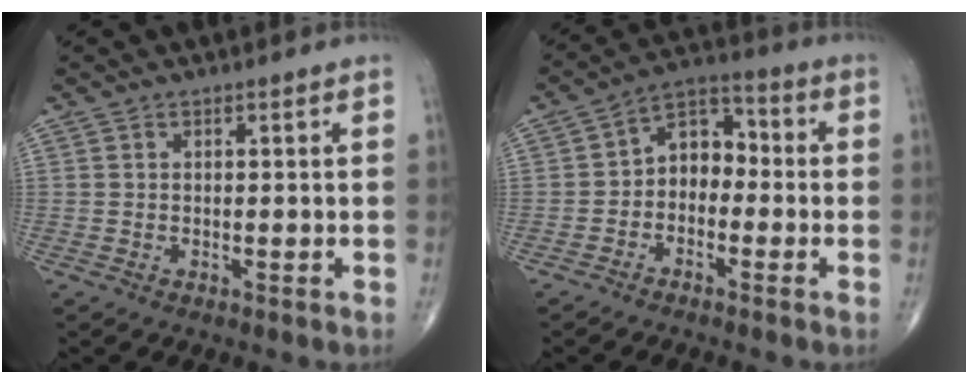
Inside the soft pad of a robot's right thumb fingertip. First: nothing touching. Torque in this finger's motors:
{"motor_torque": [-0.22, -0.03, 0.63, 0.00, 0.01]}